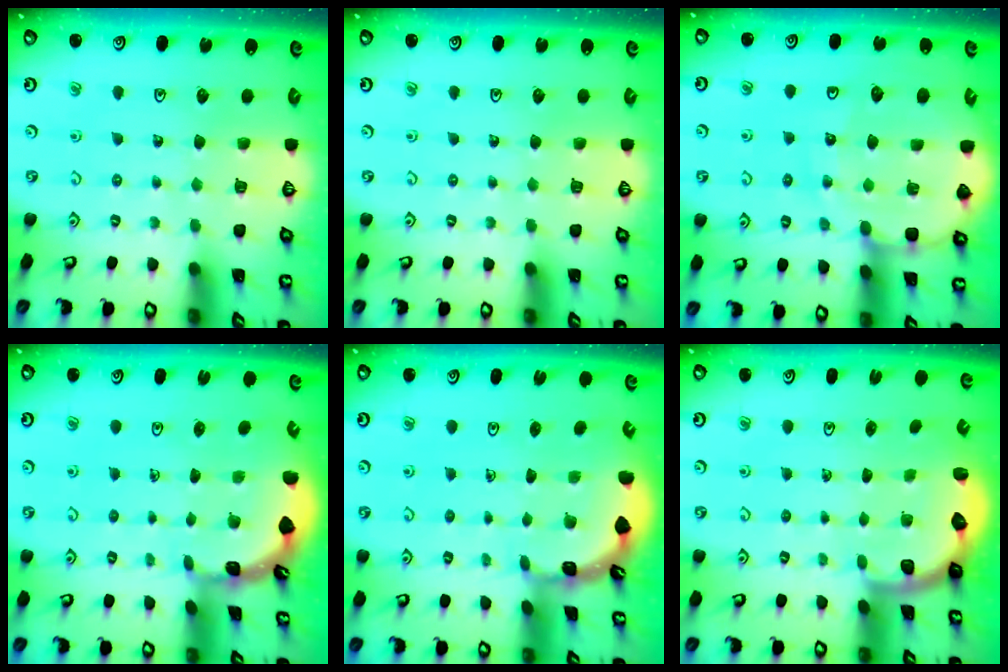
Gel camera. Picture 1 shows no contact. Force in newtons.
{"total": 0.0}
{"total": 11.7, "press": 11.6, "slide": 1.4}
{"total": 1.6, "press": 1.6, "slide": 0.1}
{"total": 1.9, "press": 1.9, "slide": 0.1}
{"total": 2.1, "press": 1.9, "slide": 0.8}